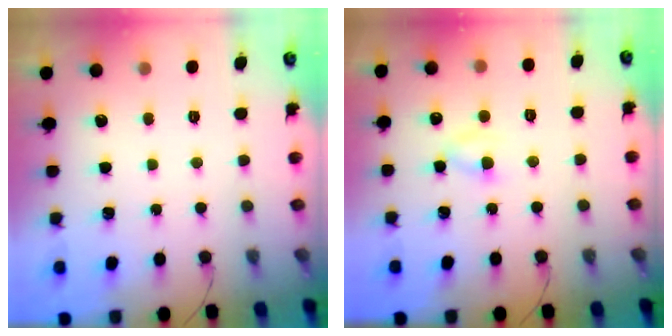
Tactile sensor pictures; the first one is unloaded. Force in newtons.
{"total": 2.9, "press": 2.6, "slide": 1.3}